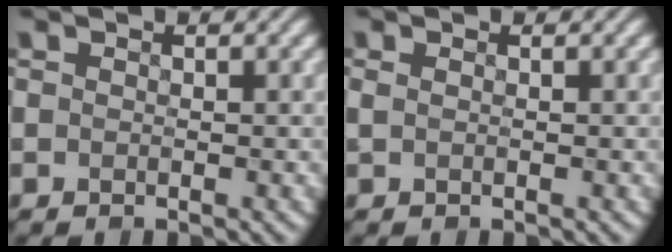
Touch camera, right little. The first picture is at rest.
{"total": 0.0}